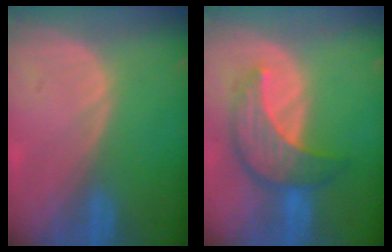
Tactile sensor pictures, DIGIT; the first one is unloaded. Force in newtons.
{"total": 7.9, "press": 7.6, "slide": 2.2}